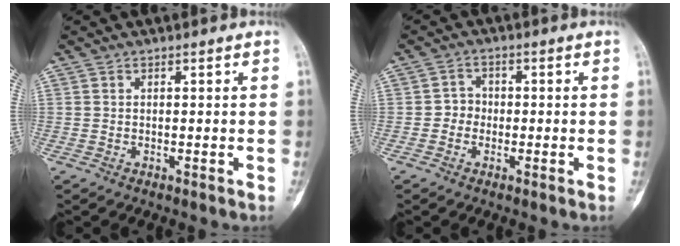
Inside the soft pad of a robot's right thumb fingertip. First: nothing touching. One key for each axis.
{"total": 2.9, "fx": -0.6, "fy": 2.7, "fz": 1.0, "tx": 0.009, "ty": 0.010, "tz": -0.021}